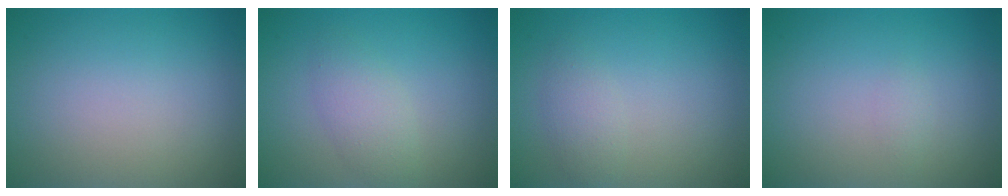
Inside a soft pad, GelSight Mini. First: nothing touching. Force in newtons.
{"total": 2.4, "press": 2.4, "slide": 0.1}
{"total": 1.6, "press": 1.6, "slide": 0.1}
{"total": 0.6, "press": 0.6, "slide": 0.1}